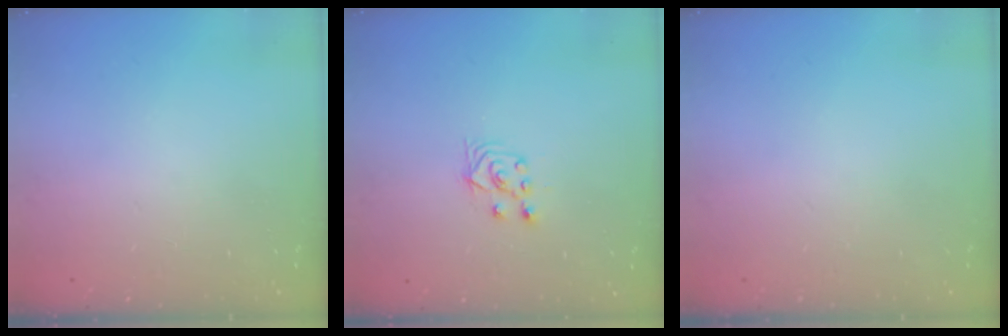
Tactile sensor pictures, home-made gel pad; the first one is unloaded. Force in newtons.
{"total": 3.4, "press": 3.2, "slide": 0.9}
{"total": 0.0}